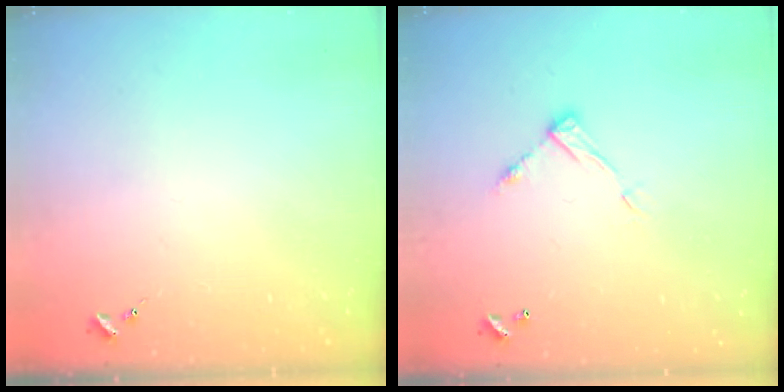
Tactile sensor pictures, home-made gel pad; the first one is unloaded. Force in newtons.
{"total": 7.9, "press": 7.9, "slide": 0.3}